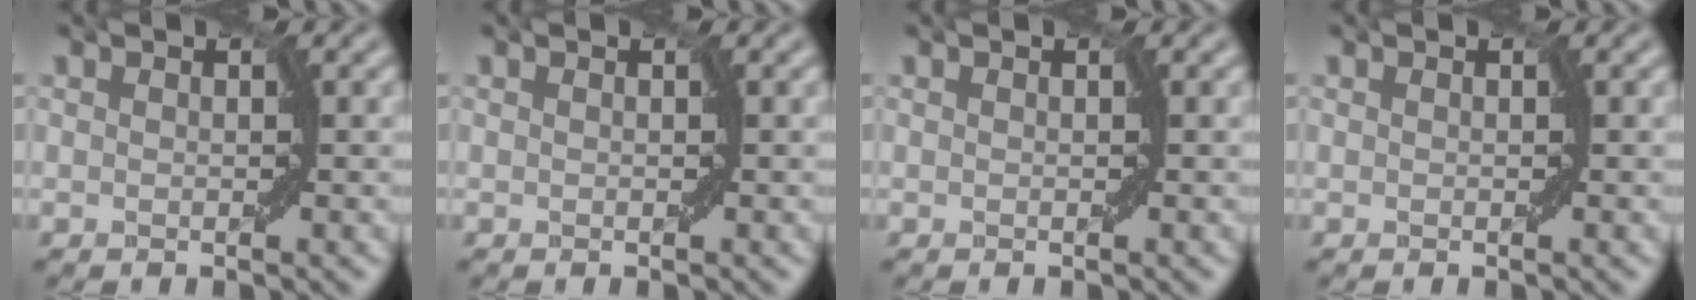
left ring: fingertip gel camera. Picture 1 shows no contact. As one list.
[{"total": 0.0}, {"total": 0.0}, {"total": 0.0}]